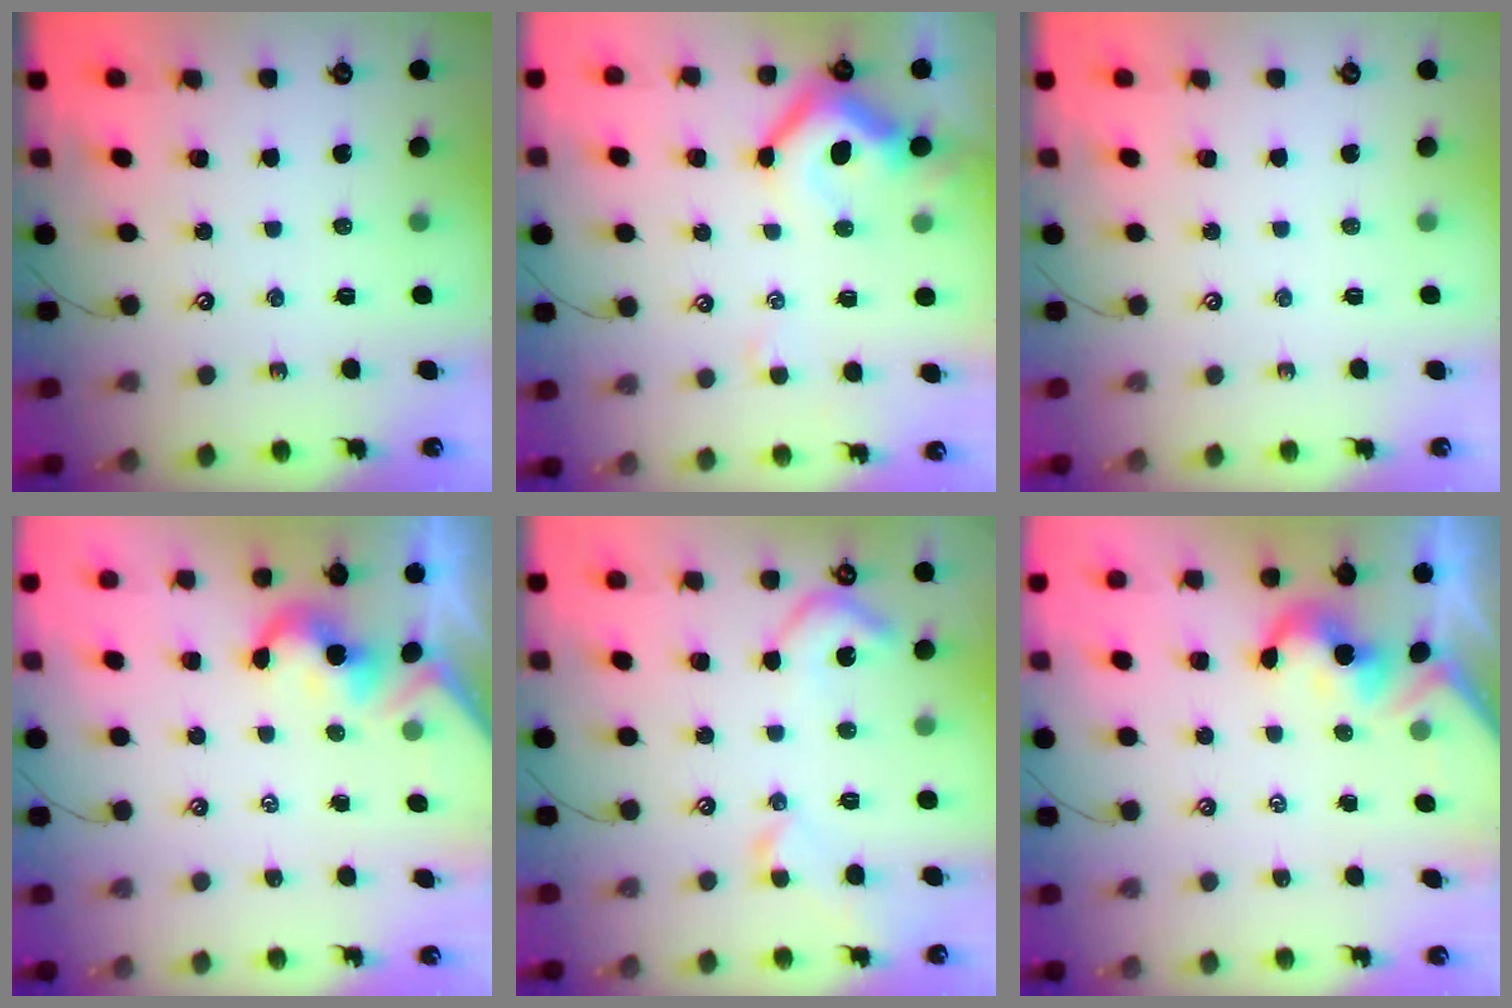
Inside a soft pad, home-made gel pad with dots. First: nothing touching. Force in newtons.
{"total": 8.1, "press": 7.9, "slide": 1.5}
{"total": 0.0}
{"total": 2.1, "press": 2.0, "slide": 0.5}
{"total": 5.8, "press": 5.7, "slide": 1.0}
{"total": 2.1, "press": 2.1, "slide": 0.4}